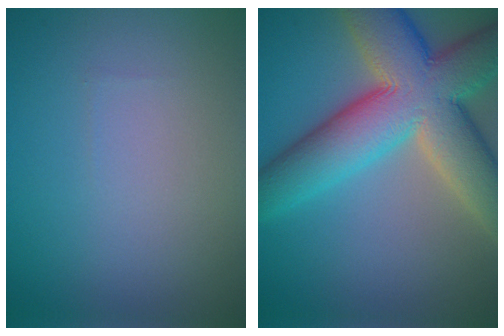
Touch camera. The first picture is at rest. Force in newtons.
{"total": 12.9, "press": 12.9, "slide": 1.0}